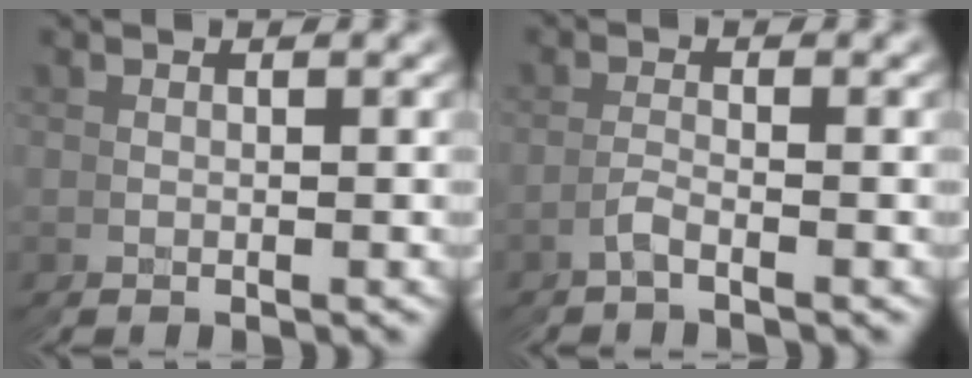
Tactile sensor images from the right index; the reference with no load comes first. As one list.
[{"total": 1.6, "force": [-0.9, -0.9, -0.9], "torque": [0.005, 0.000, -0.018]}]